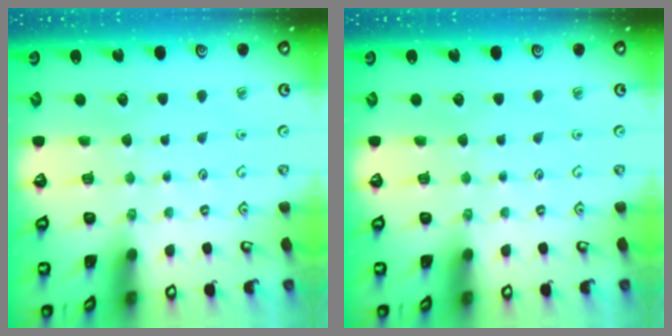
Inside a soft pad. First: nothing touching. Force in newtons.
{"total": 0.0}